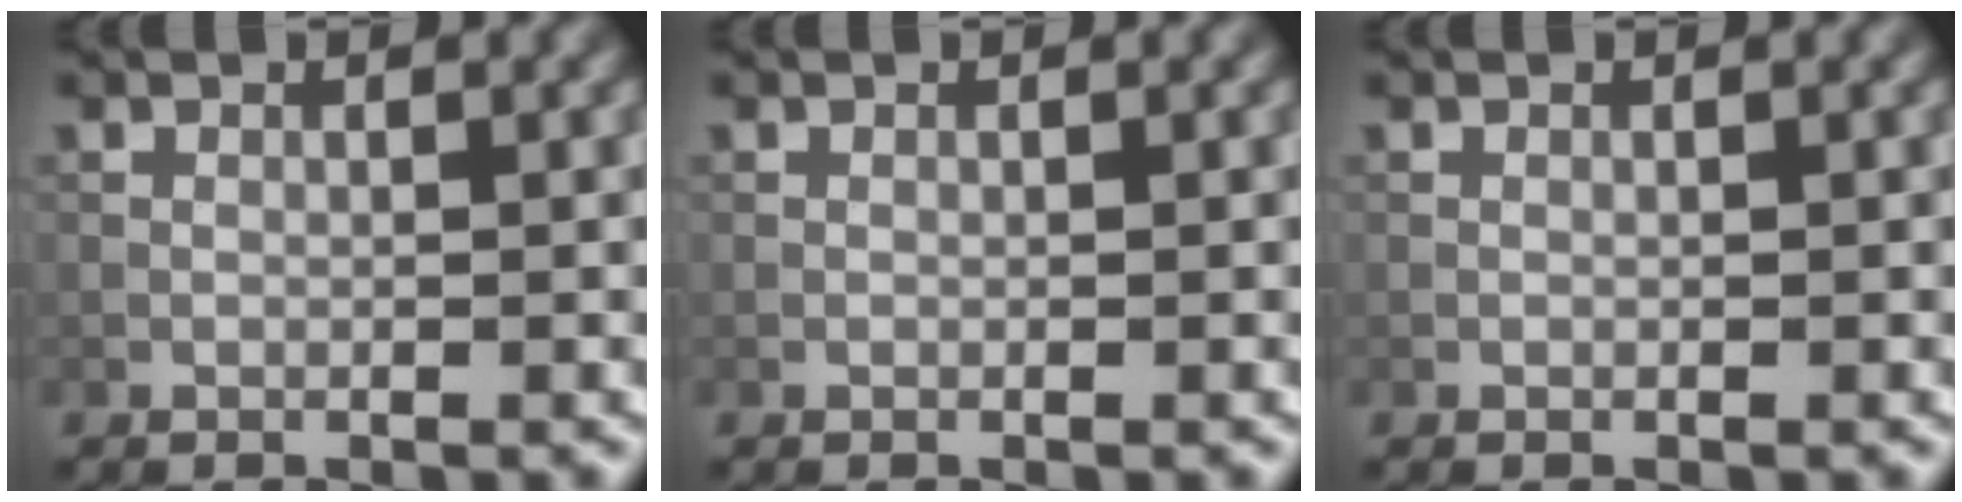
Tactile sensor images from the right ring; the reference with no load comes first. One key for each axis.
{"total": 0.0}
{"total": 0.0}